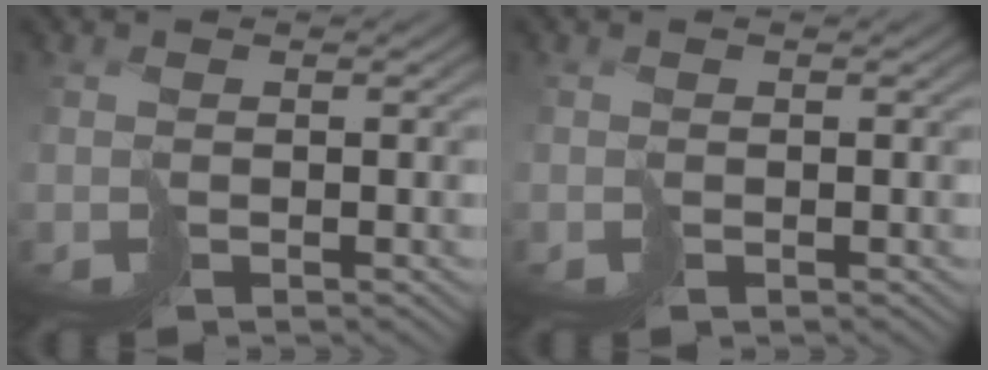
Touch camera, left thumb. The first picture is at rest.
{"total": 0.0}